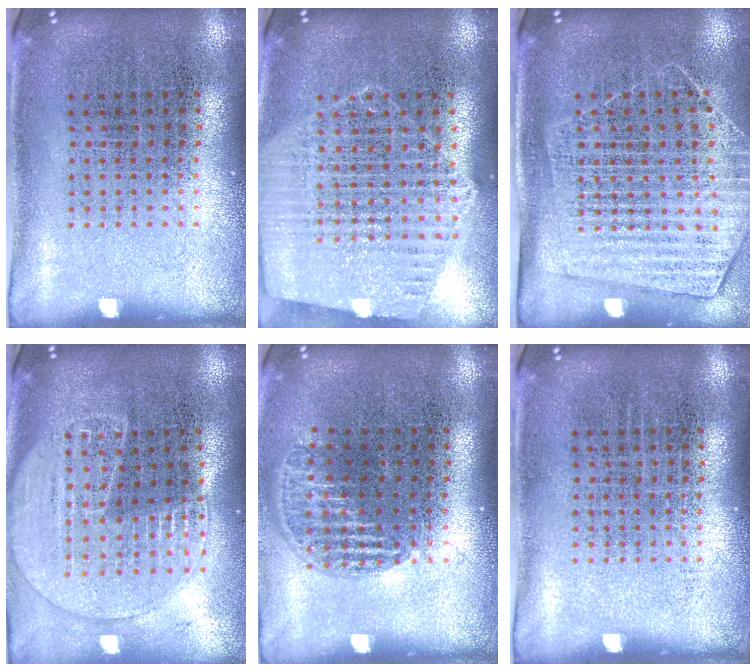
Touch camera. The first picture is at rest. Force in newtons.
{"total": 1.4, "press": 1.4, "slide": 0.3}
{"total": 1.6, "press": 1.4, "slide": 0.7}
{"total": 1.8, "press": 1.6, "slide": 0.7}
{"total": 1.2, "press": 1.0, "slide": 0.5}
{"total": 0.0}